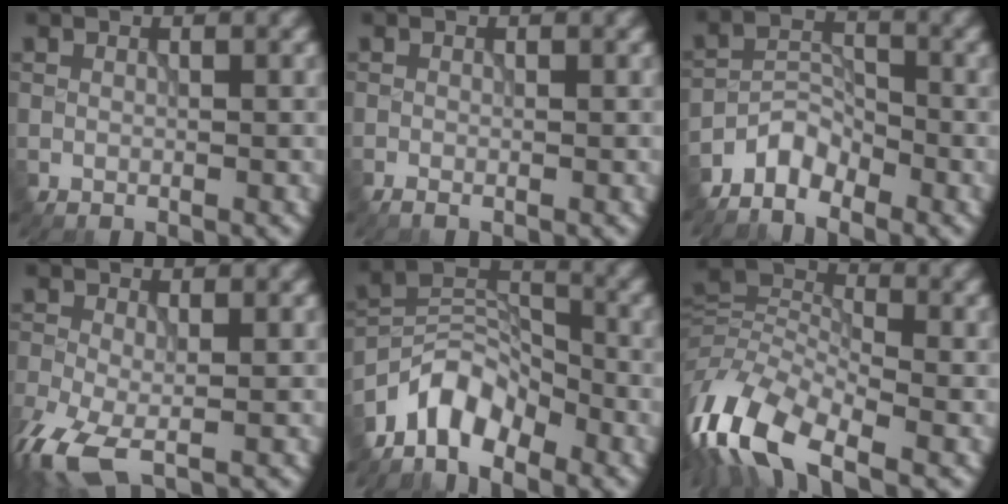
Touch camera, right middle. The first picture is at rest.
{"total": 0.6, "force": [-0.5, 0.1, 0.3], "torque": [-0.005, -0.002, -0.012]}
{"total": 3.1, "force": [-2.7, 1.3, 1.0], "torque": [-0.014, 0.008, -0.060]}
{"total": 6.8, "force": [-3.5, 2.8, 5.1], "torque": [-0.124, -0.023, -0.073]}
{"total": 5.8, "force": [-4.5, 2.7, 2.4], "torque": [-0.034, 0.005, -0.095]}
{"total": 11.7, "force": [-5.6, 5.6, 8.6], "torque": [-0.179, 0.000, -0.131]}